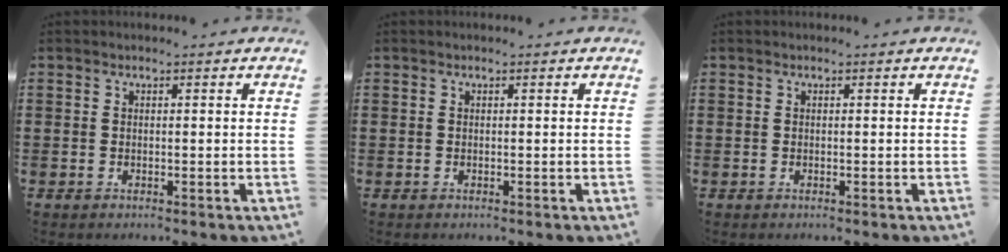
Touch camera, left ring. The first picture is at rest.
{"total": 0.0}
{"total": 0.0}